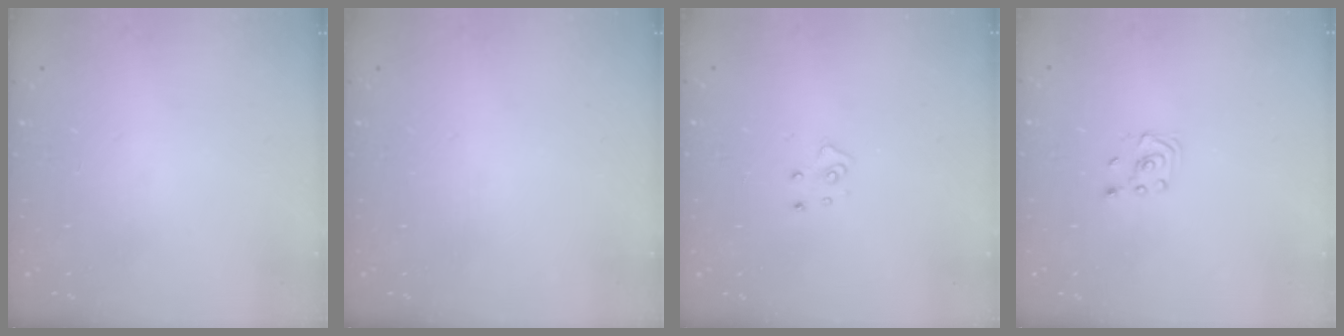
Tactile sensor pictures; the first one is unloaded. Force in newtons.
{"total": 0.0}
{"total": 4.0, "press": 4.0, "slide": 0.3}
{"total": 1.9, "press": 1.8, "slide": 0.6}